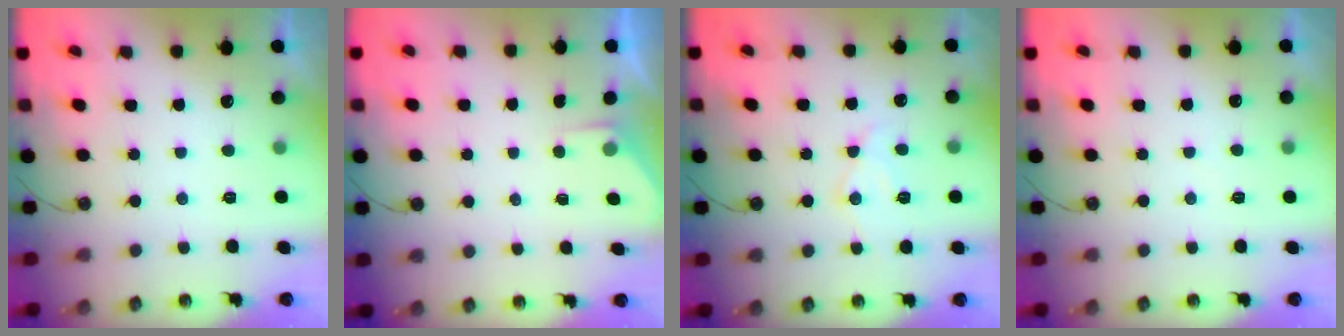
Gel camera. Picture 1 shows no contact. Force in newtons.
{"total": 1.4, "press": 1.3, "slide": 0.2}
{"total": 11.0, "press": 10.9, "slide": 0.7}
{"total": 2.3, "press": 2.3, "slide": 0.4}